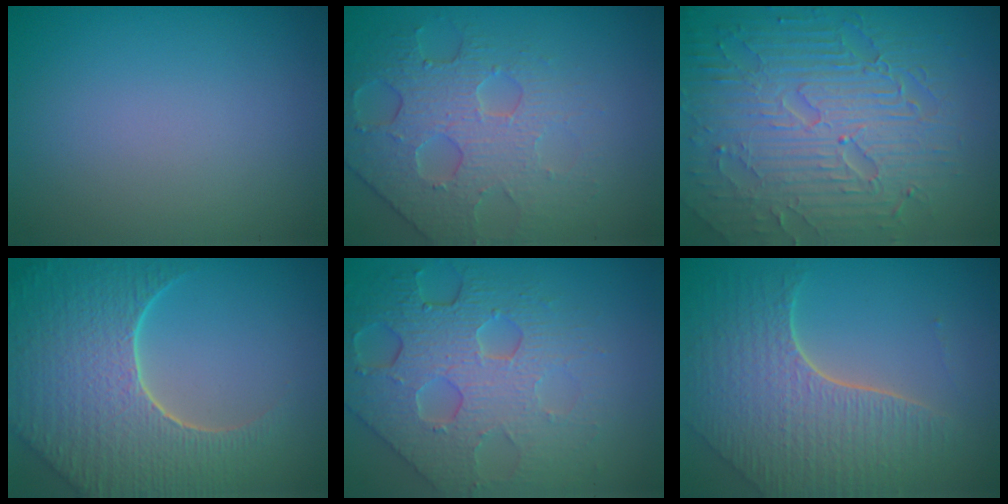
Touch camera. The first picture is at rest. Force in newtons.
{"total": 4.7, "press": 4.4, "slide": 1.6}
{"total": 9.0, "press": 6.2, "slide": 6.6}
{"total": 8.7, "press": 6.0, "slide": 6.3}
{"total": 8.0, "press": 5.5, "slide": 5.9}
{"total": 6.9, "press": 4.9, "slide": 4.9}